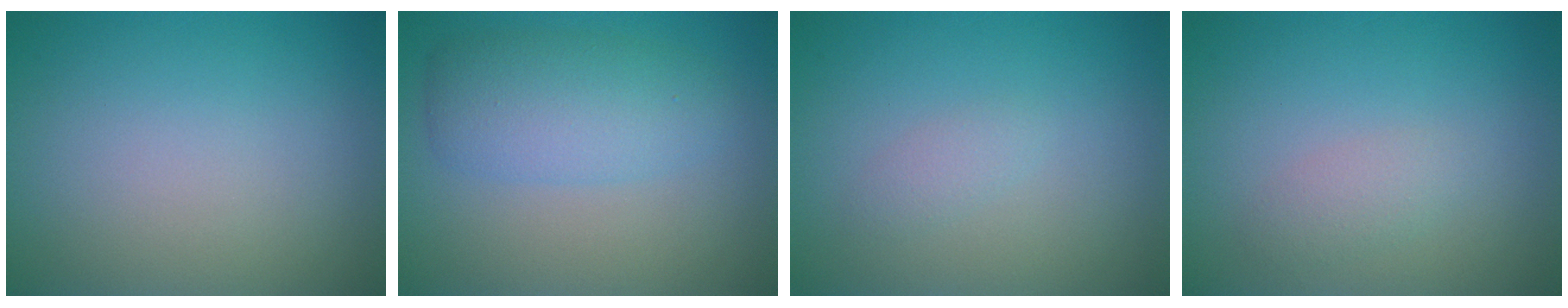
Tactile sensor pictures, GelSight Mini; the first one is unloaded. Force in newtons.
{"total": 4.5, "press": 4.5, "slide": 0.1}
{"total": 1.1, "press": 1.1, "slide": 0.1}
{"total": 1.3, "press": 1.3, "slide": 0.0}